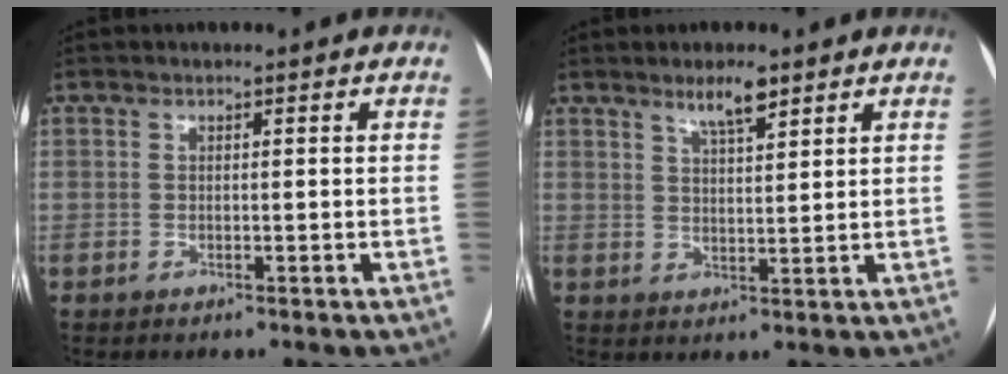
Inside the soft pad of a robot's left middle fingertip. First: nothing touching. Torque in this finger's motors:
{"motor_torque": [0.44, -0.43, 0.09, 0.01]}